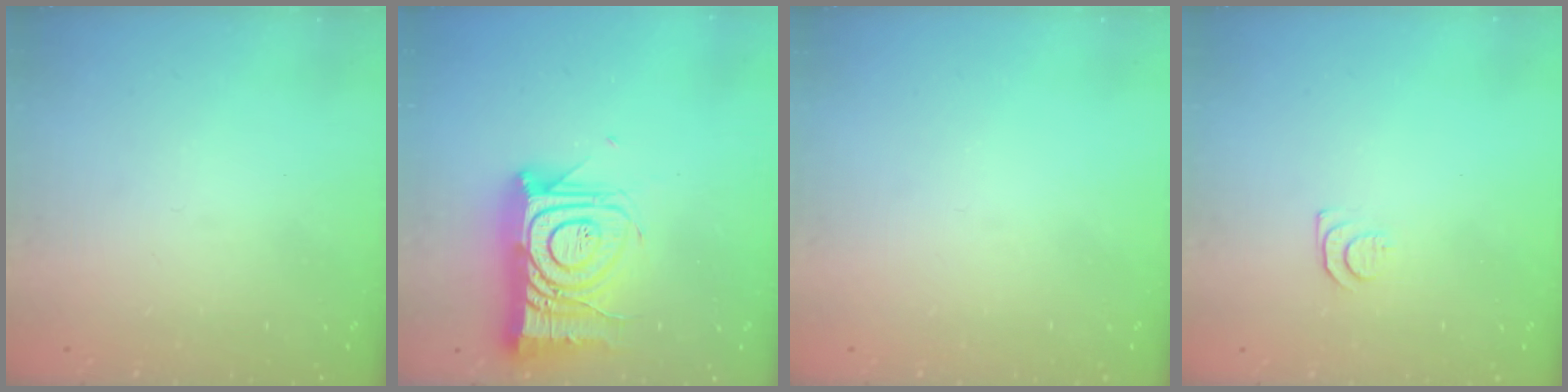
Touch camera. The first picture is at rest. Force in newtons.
{"total": 16.7, "press": 16.6, "slide": 1.4}
{"total": 0.0}
{"total": 5.4, "press": 5.4, "slide": 0.7}